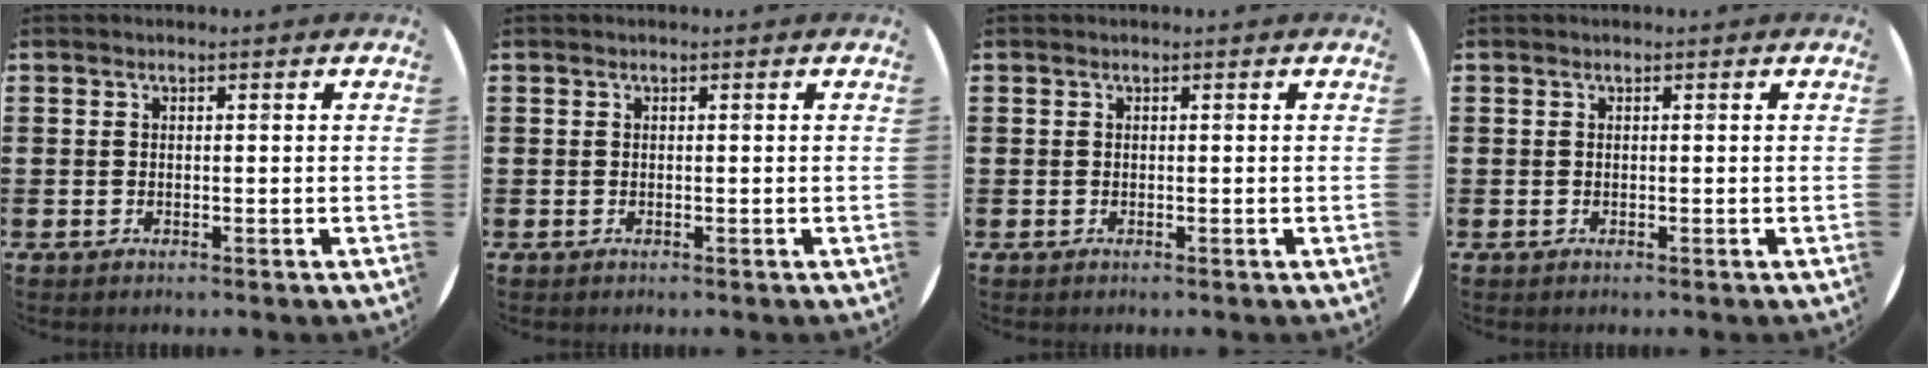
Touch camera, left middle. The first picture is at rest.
{"total": 0.0}
{"total": 0.0}
{"total": 0.0}